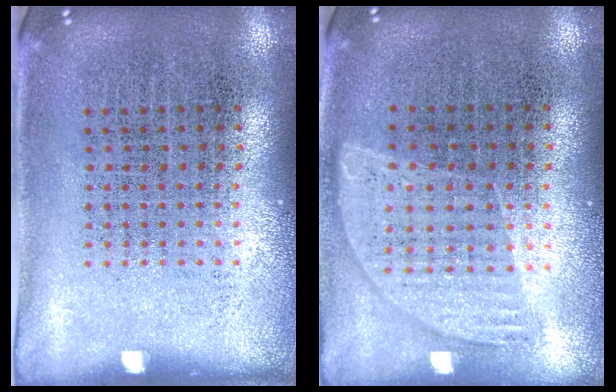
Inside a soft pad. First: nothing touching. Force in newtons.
{"total": 0.9, "press": 0.8, "slide": 0.3}